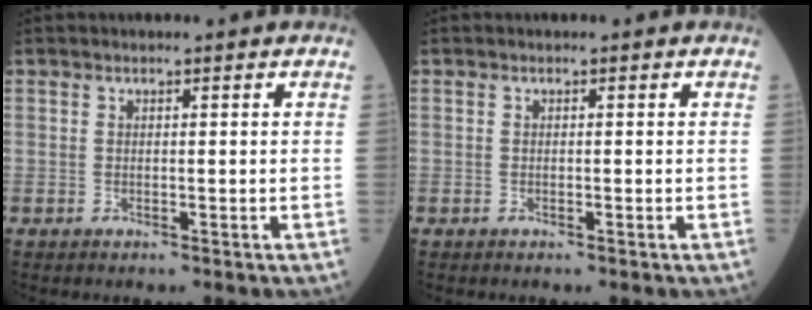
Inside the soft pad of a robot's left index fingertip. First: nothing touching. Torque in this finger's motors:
{"motor_torque": [-0.03, -0.02, 0.00, -0.02]}